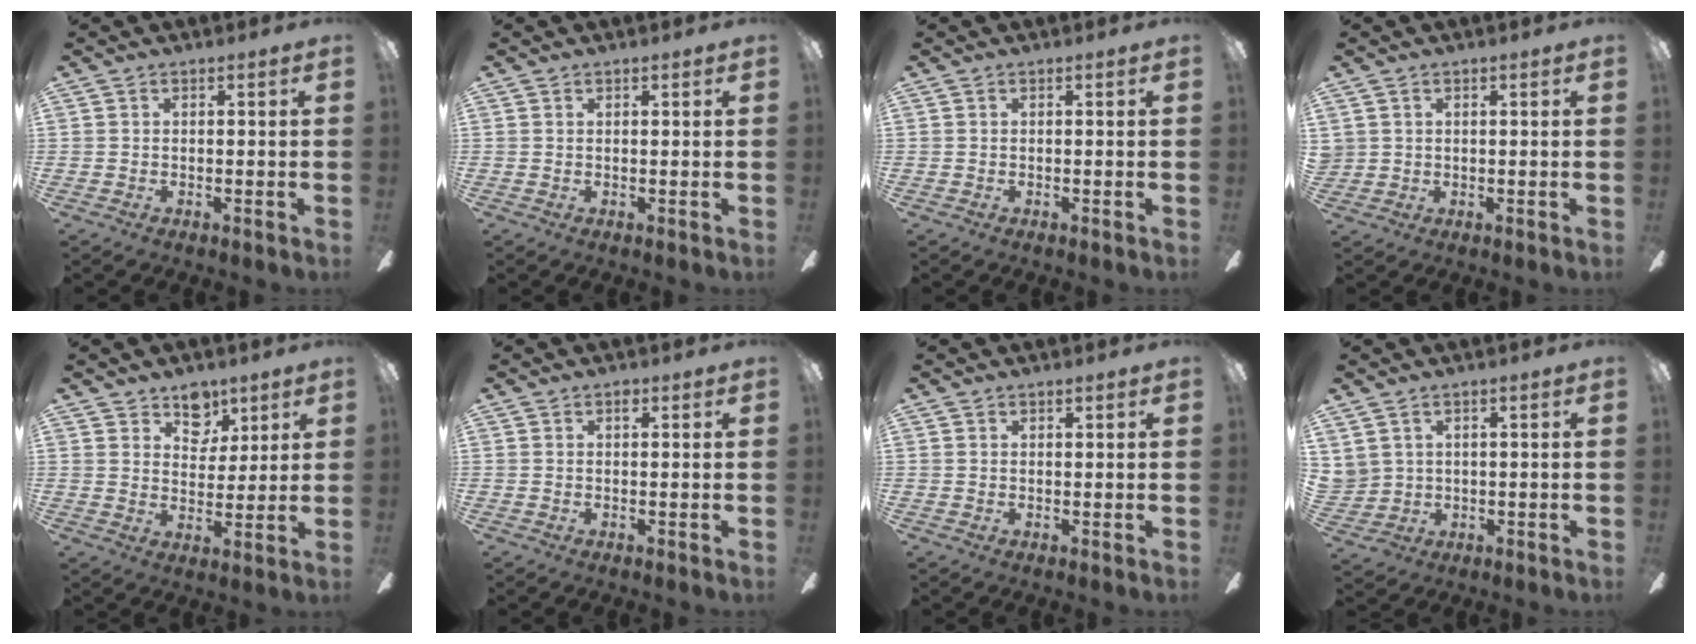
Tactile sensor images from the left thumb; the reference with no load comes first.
{"total": 0.6, "force": [0.6, 0.2, 0.0], "torque": [-0.002, -0.002, 0.012]}
{"total": 0.0}
{"total": 2.1, "force": [1.3, 1.7, -0.1], "torque": [-0.003, 0.002, 0.026]}
{"total": 8.0, "force": [5.5, 5.4, 2.5], "torque": [-0.023, -0.032, 0.099]}
{"total": 1.1, "force": [0.8, 0.6, 0.6], "torque": [0.003, -0.006, 0.011]}
{"total": 1.0, "force": [0.9, 0.4, 0.0], "torque": [0.008, -0.005, 0.016]}
{"total": 4.2, "force": [2.5, 3.4, -0.1], "torque": [-0.018, -0.006, 0.053]}